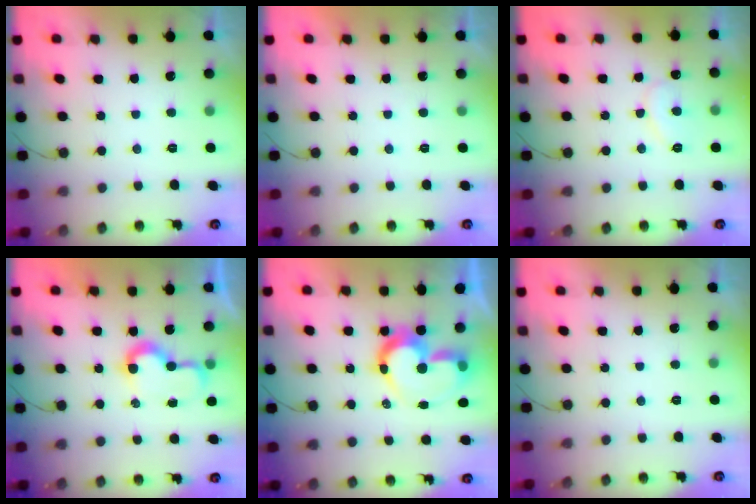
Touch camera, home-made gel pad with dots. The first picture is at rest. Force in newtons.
{"total": 1.9, "press": 1.9, "slide": 0.1}
{"total": 7.0, "press": 7.0, "slide": 0.4}
{"total": 7.9, "press": 7.8, "slide": 0.3}
{"total": 12.6, "press": 12.3, "slide": 2.5}
{"total": 0.0}